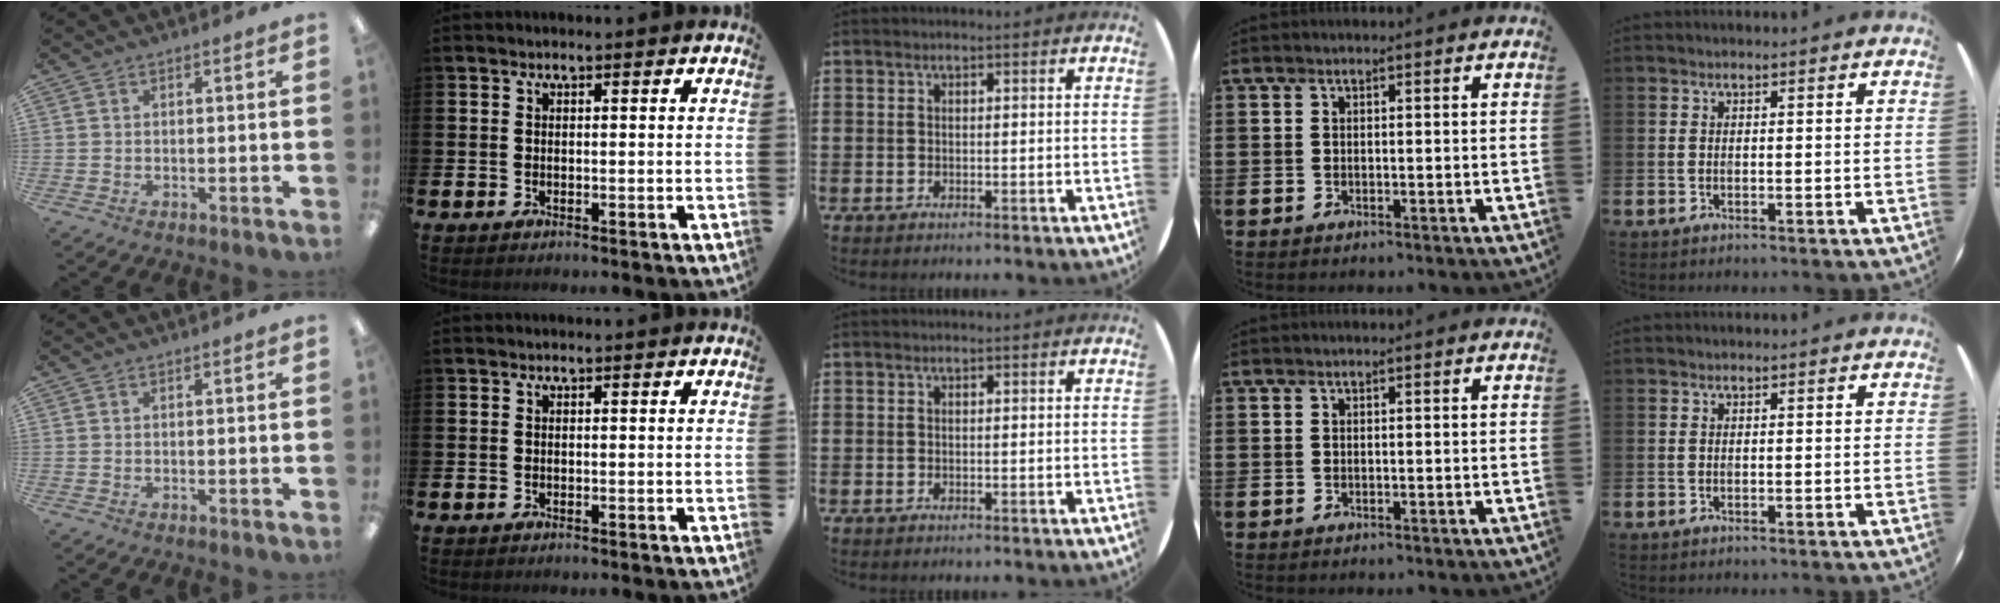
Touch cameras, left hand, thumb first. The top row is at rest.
{}